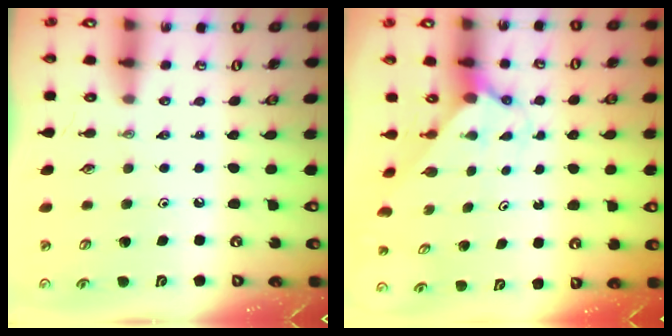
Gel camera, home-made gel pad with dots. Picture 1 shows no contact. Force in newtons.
{"total": 1.8, "press": 1.8, "slide": 0.1}